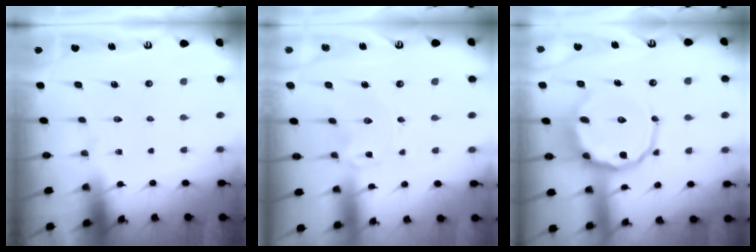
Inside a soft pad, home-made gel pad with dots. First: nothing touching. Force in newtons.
{"total": 0.0}
{"total": 13.8, "press": 13.5, "slide": 2.7}